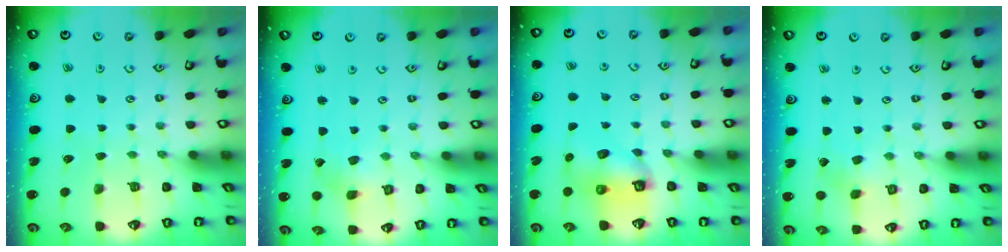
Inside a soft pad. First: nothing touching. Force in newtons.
{"total": 2.3, "press": 2.3, "slide": 0.1}
{"total": 8.1, "press": 8.0, "slide": 1.1}
{"total": 2.1, "press": 2.1, "slide": 0.2}